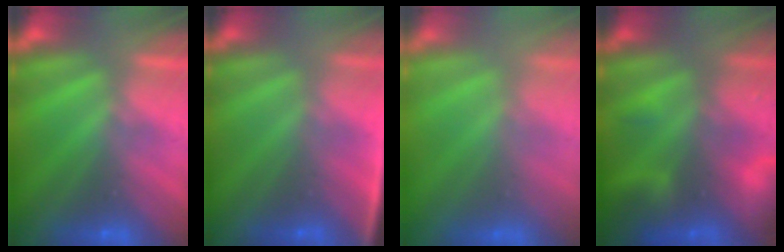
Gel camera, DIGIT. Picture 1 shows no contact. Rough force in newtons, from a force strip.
{"total": 2.5}
{"total": 6.7}
{"total": 6.8}